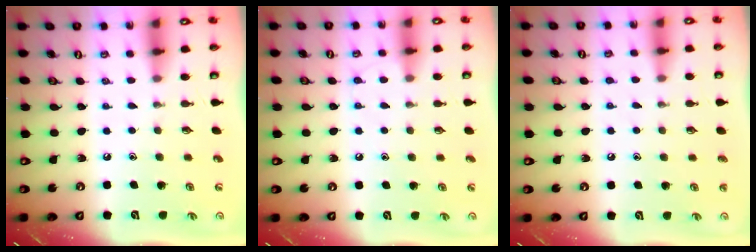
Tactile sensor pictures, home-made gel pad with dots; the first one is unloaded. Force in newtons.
{"total": 7.2, "press": 7.1, "slide": 0.8}
{"total": 6.3, "press": 6.2, "slide": 0.7}